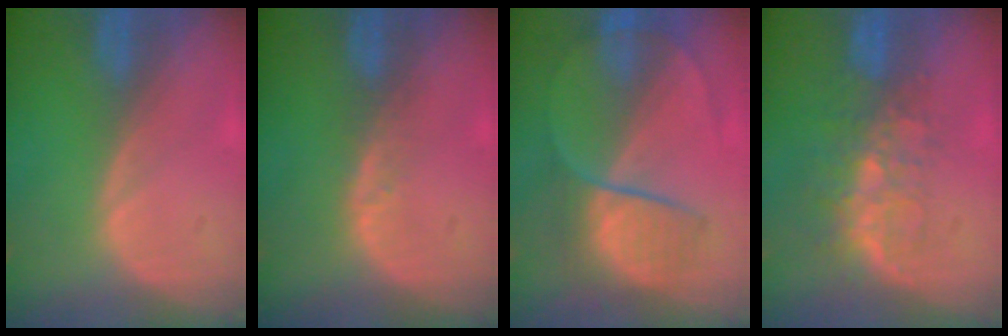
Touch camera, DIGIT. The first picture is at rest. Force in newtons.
{"total": 1.7, "press": 1.7, "slide": 0.1}
{"total": 6.9, "press": 6.6, "slide": 1.7}
{"total": 8.3, "press": 6.8, "slide": 4.7}